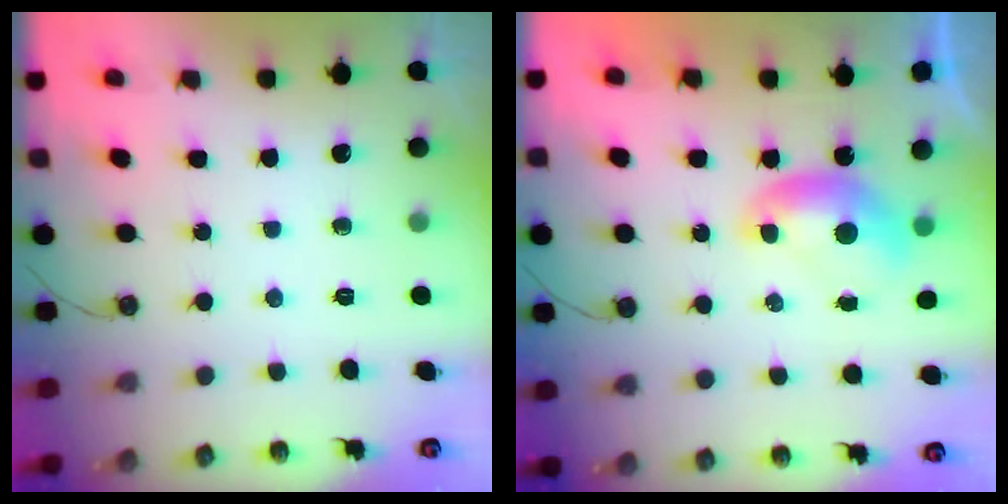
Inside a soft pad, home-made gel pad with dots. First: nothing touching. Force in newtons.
{"total": 0.0}